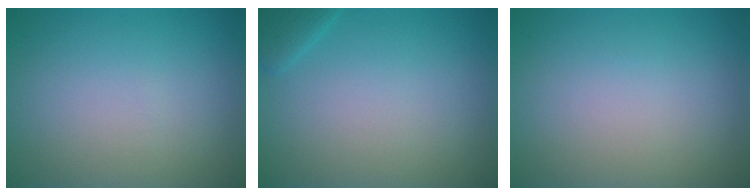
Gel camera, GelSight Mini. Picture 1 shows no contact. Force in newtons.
{"total": 1.4, "press": 1.4, "slide": 0.1}
{"total": 0.0}